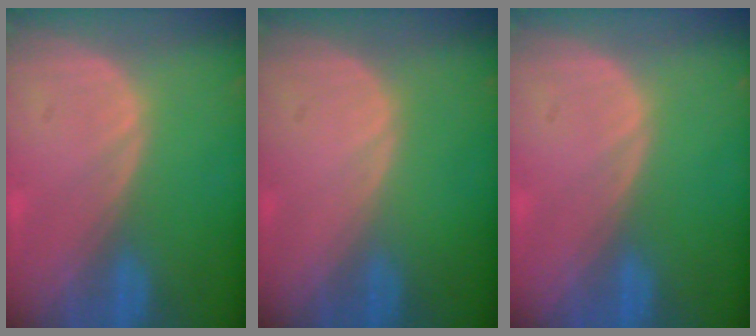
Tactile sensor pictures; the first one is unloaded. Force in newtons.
{"total": 0.0}
{"total": 0.0}